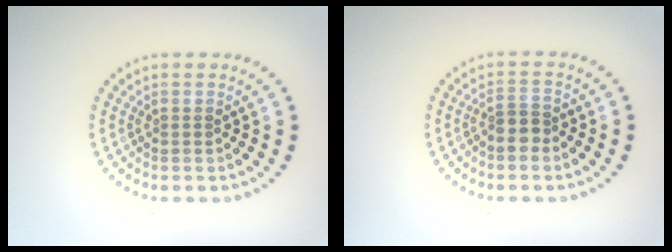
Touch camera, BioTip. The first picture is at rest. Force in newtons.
{"total": 2.2, "press": 1.8, "slide": 1.2}